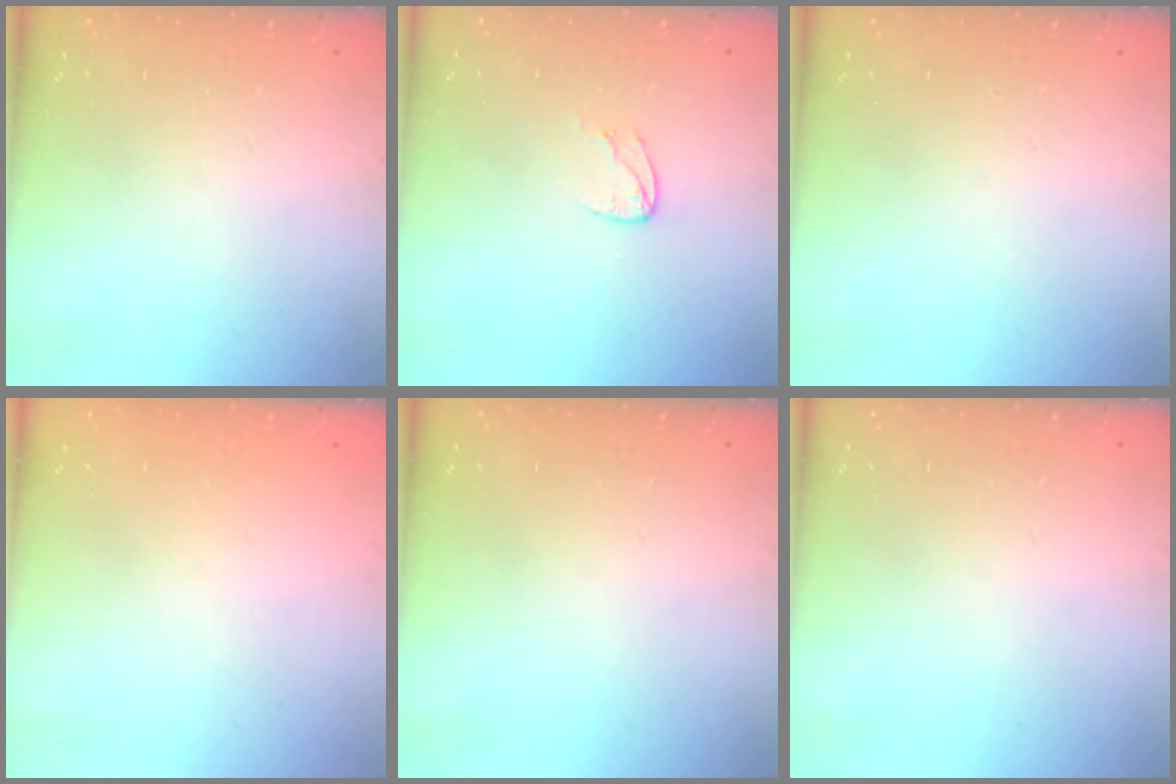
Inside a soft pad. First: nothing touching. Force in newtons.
{"total": 5.8, "press": 5.8, "slide": 0.5}
{"total": 0.0}
{"total": 0.0}
{"total": 0.0}
{"total": 0.0}